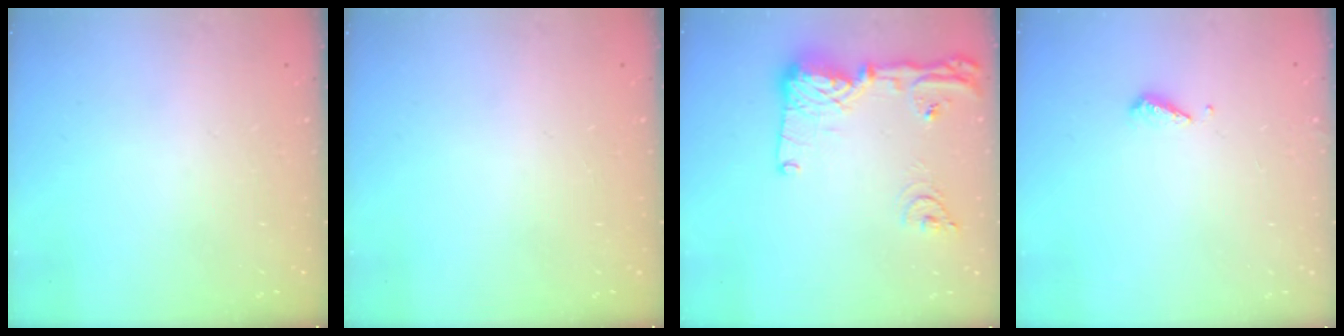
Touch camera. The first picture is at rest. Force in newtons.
{"total": 0.0}
{"total": 16.7, "press": 16.6, "slide": 1.9}
{"total": 3.9, "press": 3.9, "slide": 0.4}